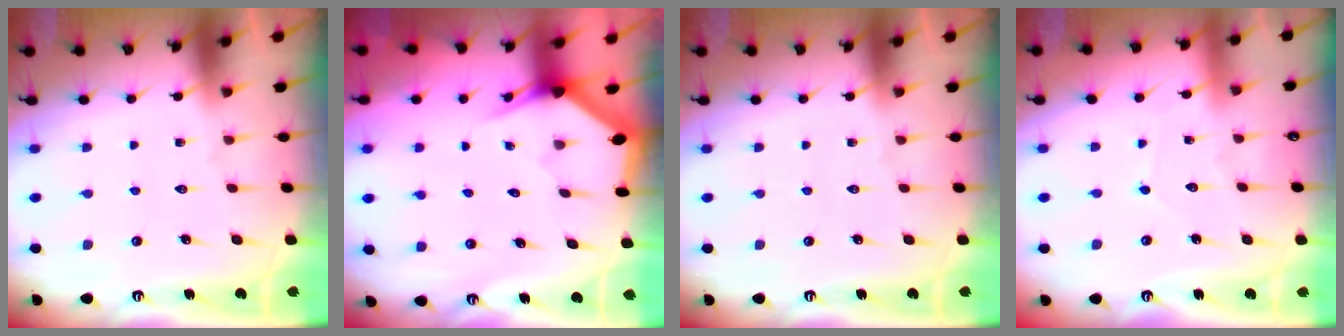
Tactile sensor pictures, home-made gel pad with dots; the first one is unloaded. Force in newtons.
{"total": 3.0, "press": 3.0, "slide": 0.0}
{"total": 0.0}
{"total": 3.3, "press": 3.3, "slide": 0.1}